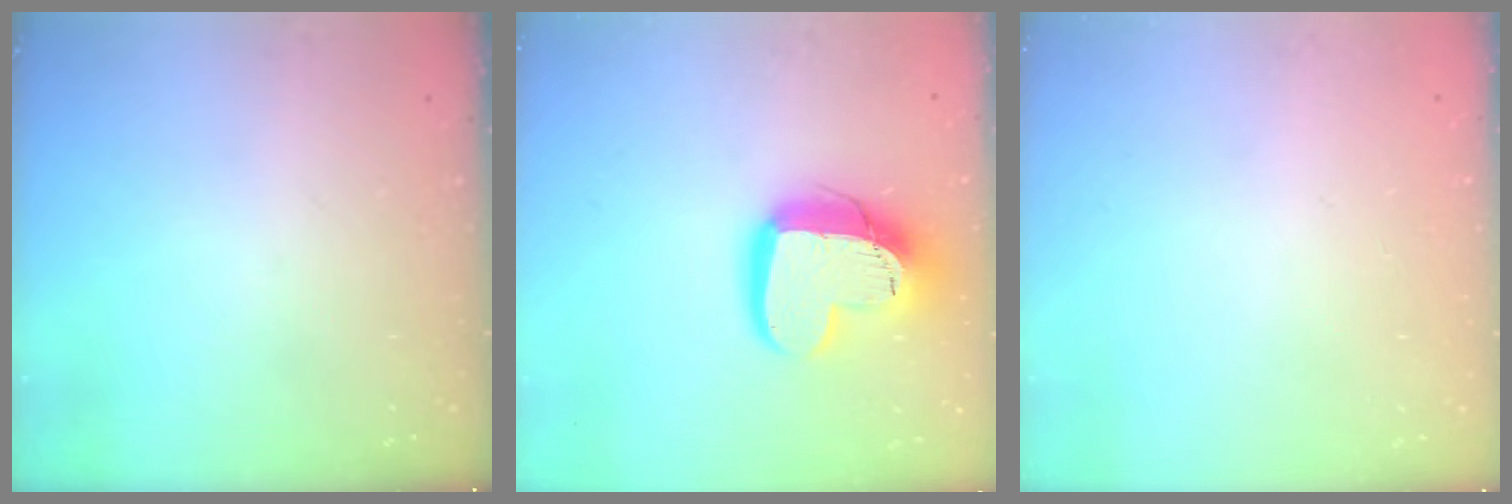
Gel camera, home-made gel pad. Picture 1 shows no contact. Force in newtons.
{"total": 18.9, "press": 18.8, "slide": 1.5}
{"total": 0.0}